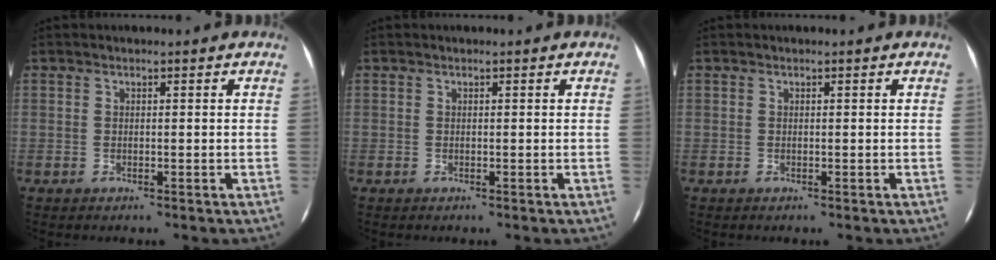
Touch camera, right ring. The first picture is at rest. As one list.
[{"total": 0.0}, {"total": 0.0}]